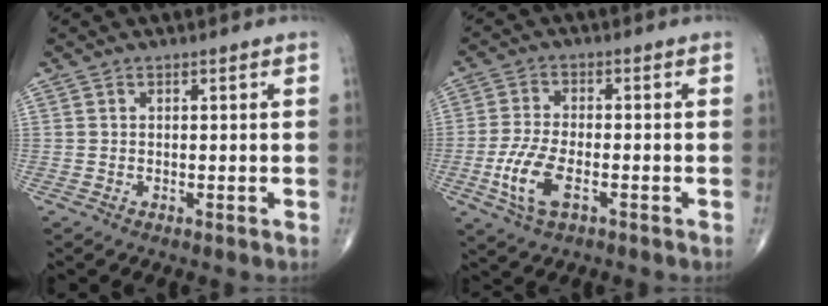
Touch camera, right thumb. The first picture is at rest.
{"total": 7.9, "force": [-2.8, 3.5, 6.5], "torque": [-0.146, 0.008, -0.053]}